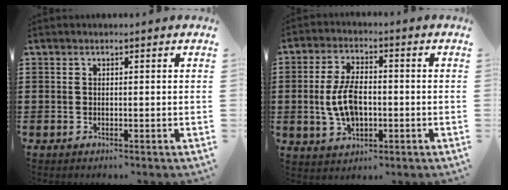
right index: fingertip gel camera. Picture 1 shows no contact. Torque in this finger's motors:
{"motor_torque": [2.14, 0.00, 0.35, 0.10]}